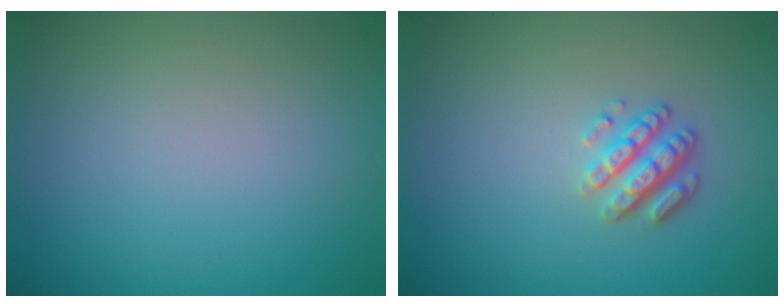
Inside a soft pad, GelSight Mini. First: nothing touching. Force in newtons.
{"total": 2.8, "press": 2.5, "slide": 1.0}